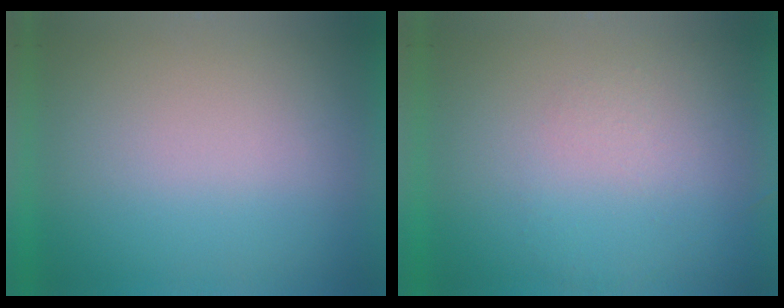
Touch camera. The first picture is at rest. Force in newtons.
{"total": 1.3}